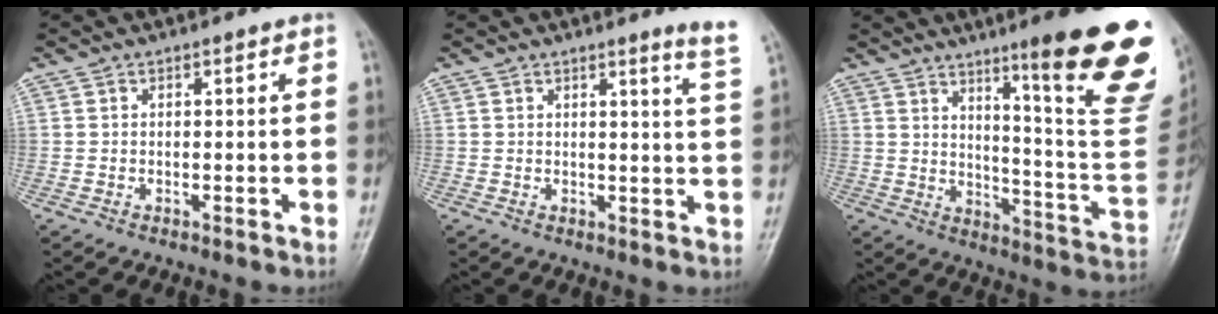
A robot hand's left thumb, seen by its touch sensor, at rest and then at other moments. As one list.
[{"total": 4.3, "force": [3.3, -0.8, 2.6], "torque": [-0.035, -0.033, 0.033]}, {"total": 24.7, "force": [13.5, 3.6, 20.5], "torque": [-0.222, -0.073, 0.193]}]